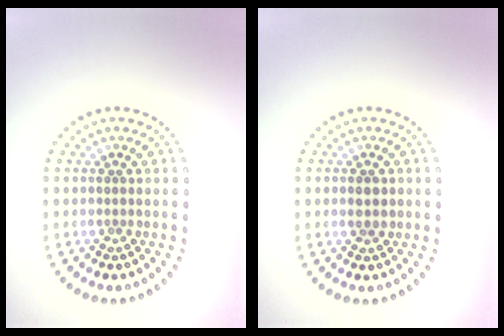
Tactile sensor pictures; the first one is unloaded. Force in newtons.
{"total": 1.2, "press": 1.2, "slide": 0.2}